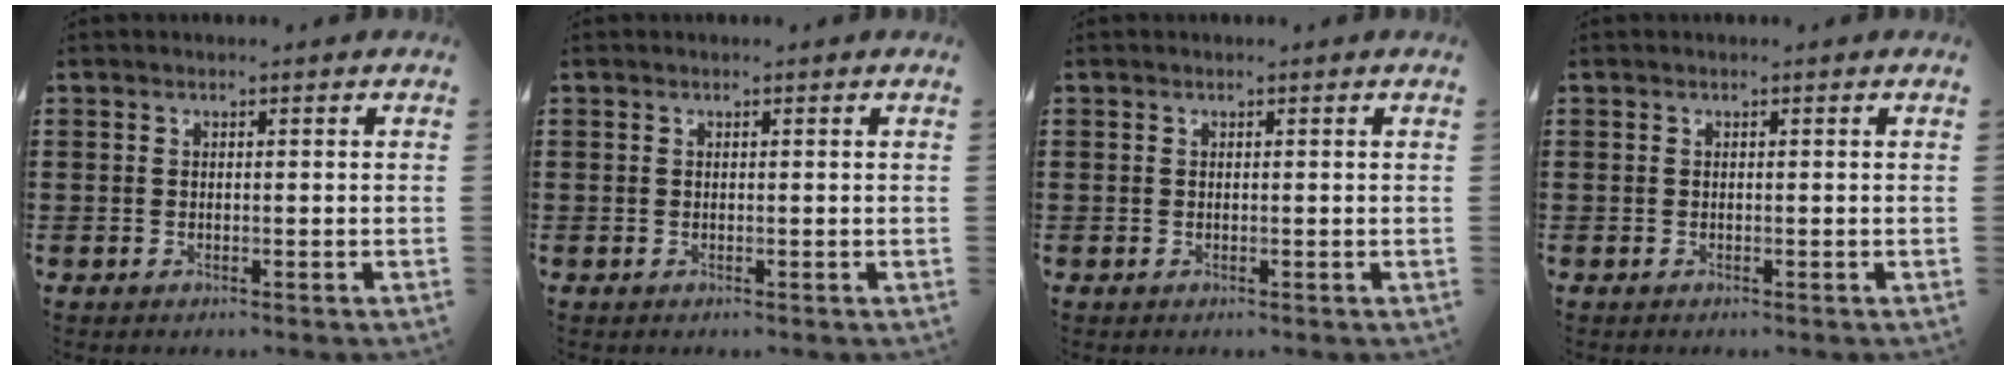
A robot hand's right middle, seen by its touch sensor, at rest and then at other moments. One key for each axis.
{"total": 0.0}
{"total": 0.0}
{"total": 0.0}